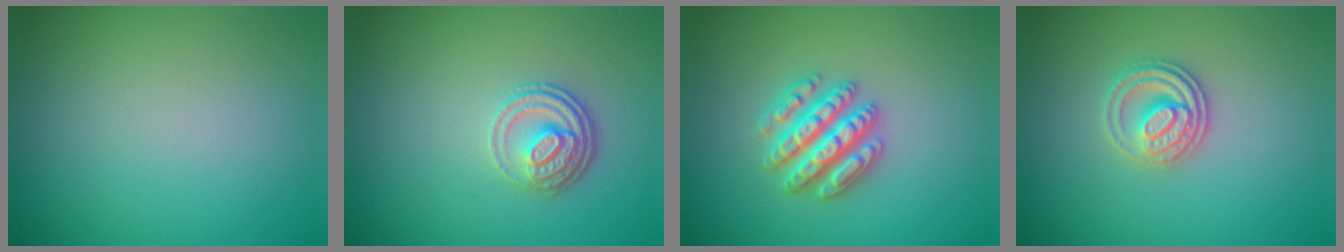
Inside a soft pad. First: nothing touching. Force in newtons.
{"total": 3.4, "press": 2.6, "slide": 2.3}
{"total": 4.7, "press": 4.7, "slide": 0.8}
{"total": 2.7, "press": 2.5, "slide": 0.9}